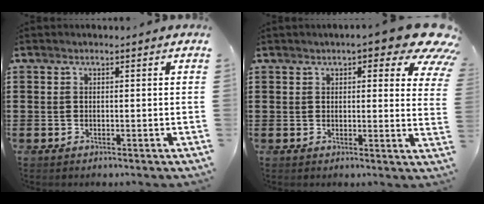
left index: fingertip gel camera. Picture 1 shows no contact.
{"total": 7.3, "force": [5.5, 1.6, 4.6], "torque": [-0.073, -0.019, 0.092]}